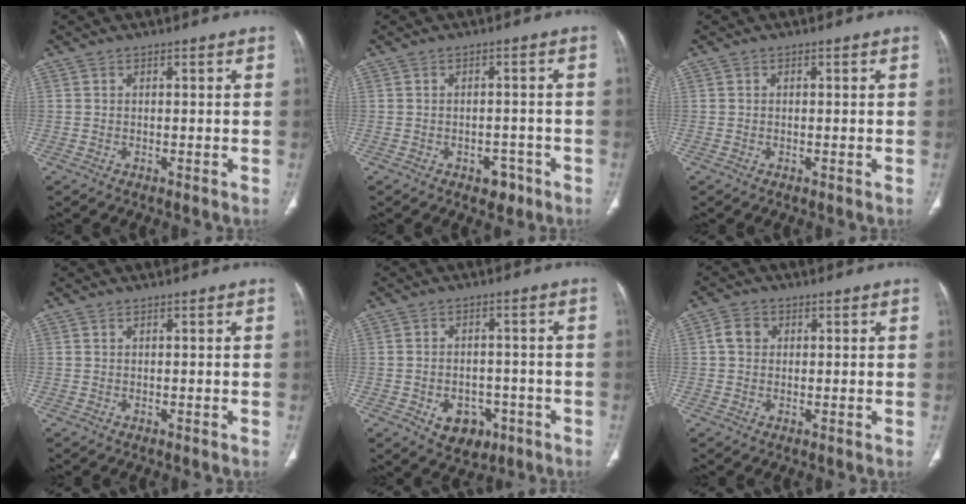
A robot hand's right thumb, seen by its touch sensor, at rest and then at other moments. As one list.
[{"total": 3.5, "force": [-2.0, 2.3, 1.7], "torque": [-0.005, 0.014, -0.021]}, {"total": 0.0}, {"total": 0.0}, {"total": 7.4, "force": [-3.0, 5.5, 3.9], "torque": [-0.034, 0.022, -0.032]}, {"total": 3.5, "force": [0.7, 2.9, 1.8], "torque": [-0.026, 0.006, 0.011]}]